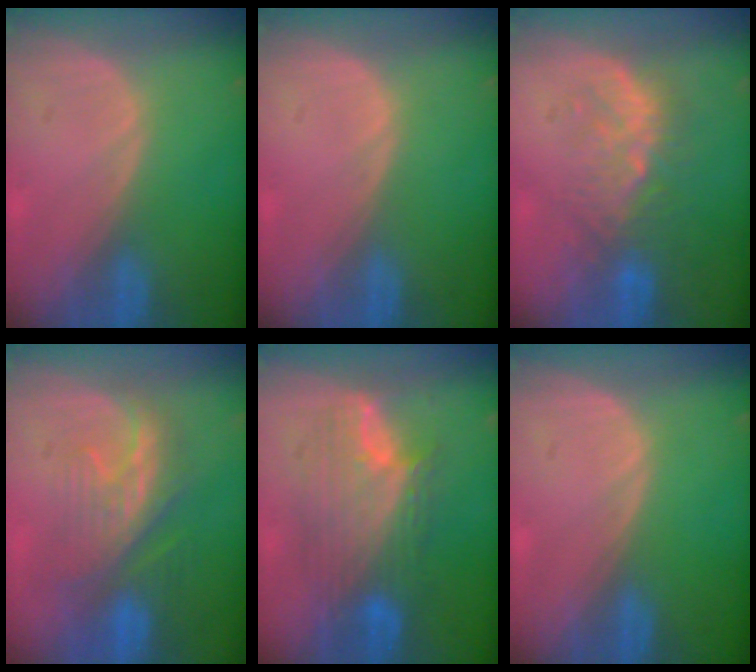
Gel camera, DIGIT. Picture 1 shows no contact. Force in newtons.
{"total": 0.0}
{"total": 6.7, "press": 6.5, "slide": 1.7}
{"total": 8.5, "press": 8.3, "slide": 1.9}
{"total": 9.1, "press": 9.0, "slide": 0.5}
{"total": 0.0}